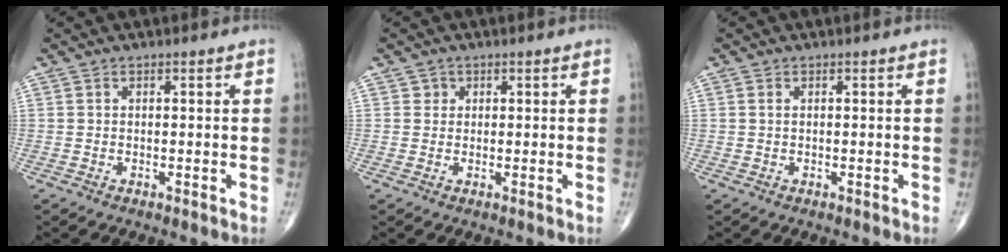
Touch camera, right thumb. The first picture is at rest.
{"total": 2.5, "force": [1.1, 2.3, 0.3], "torque": [0.014, -0.003, 0.009]}
{"total": 0.6, "force": [0.2, 0.3, 0.5], "torque": [-0.014, 0.005, 0.005]}